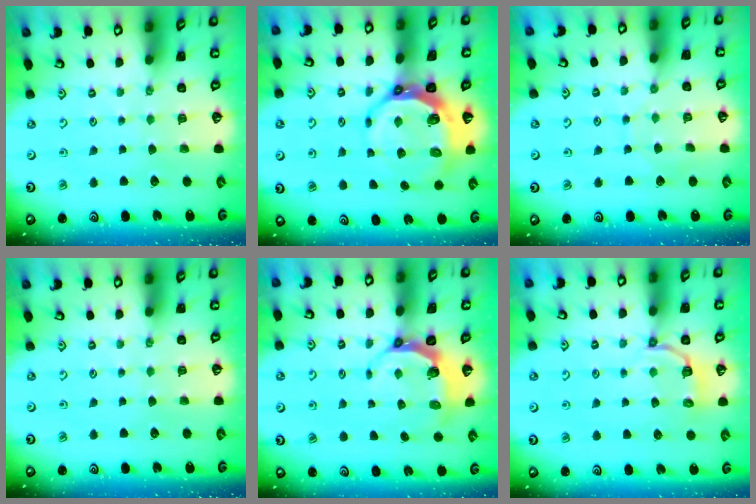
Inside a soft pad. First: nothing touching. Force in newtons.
{"total": 10.1, "press": 9.2, "slide": 4.3}
{"total": 4.7, "press": 4.7, "slide": 0.4}
{"total": 0.0}
{"total": 5.8, "press": 4.8, "slide": 3.3}
{"total": 4.2, "press": 3.5, "slide": 2.2}